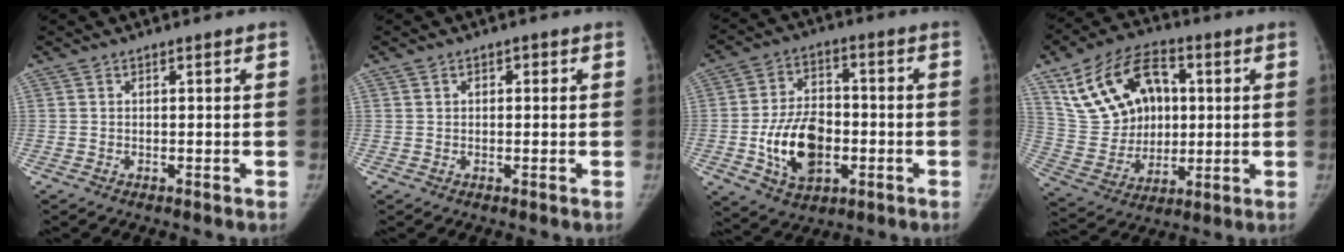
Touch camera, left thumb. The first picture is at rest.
{"total": 1.3, "force": [0.4, 1.1, 0.6], "torque": [0.000, 0.002, 0.003]}
{"total": 14.4, "force": [-3.2, 9.5, 10.3], "torque": [-0.149, 0.014, -0.050]}
{"total": 19.2, "force": [6.1, 13.4, 12.4], "torque": [-0.189, 0.001, 0.120]}